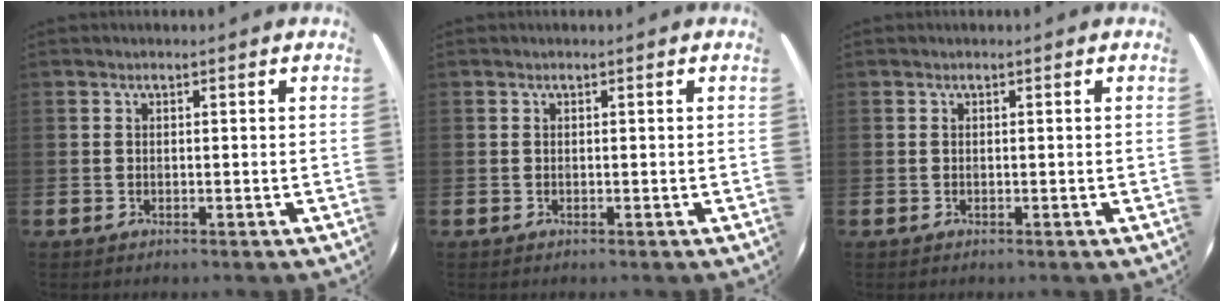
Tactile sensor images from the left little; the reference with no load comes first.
{"total": 0.0}
{"total": 0.0}